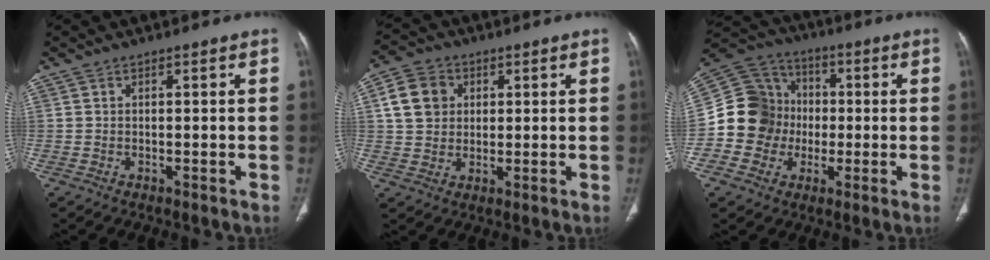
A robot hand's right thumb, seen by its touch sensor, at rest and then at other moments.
{"total": 8.4, "force": [2.3, 7.1, 4.1], "torque": [-0.051, 0.001, 0.039]}
{"total": 14.2, "force": [-1.5, 13.4, 4.4], "torque": [-0.053, 0.038, -0.030]}